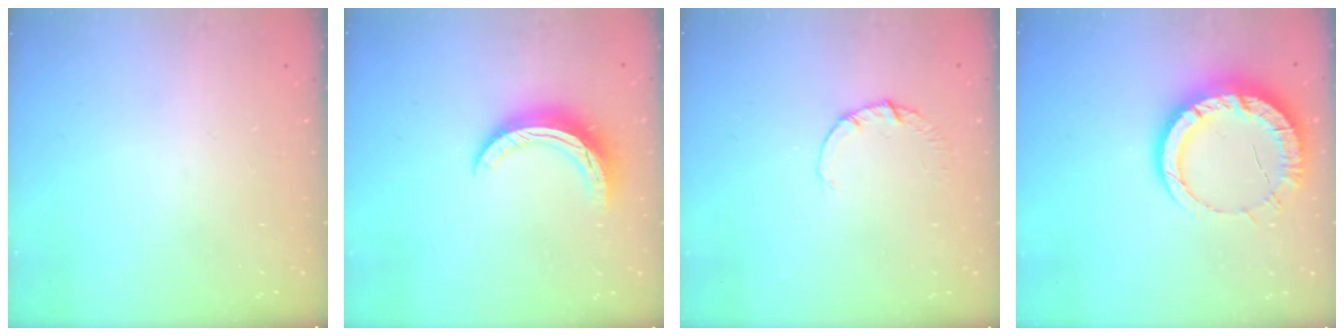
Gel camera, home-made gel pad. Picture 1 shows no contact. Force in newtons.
{"total": 9.9, "press": 9.9, "slide": 0.7}
{"total": 1.9, "press": 1.9, "slide": 0.3}
{"total": 13.4, "press": 13.3, "slide": 1.1}